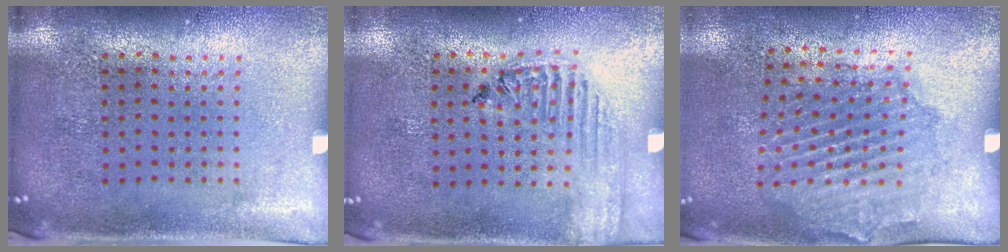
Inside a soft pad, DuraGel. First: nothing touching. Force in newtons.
{"total": 1.6, "press": 1.6, "slide": 0.4}
{"total": 1.7, "press": 1.5, "slide": 0.8}